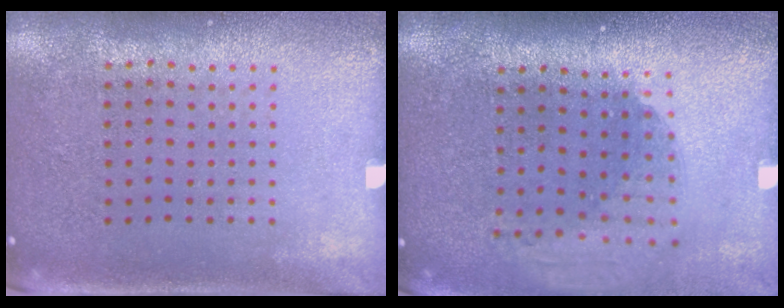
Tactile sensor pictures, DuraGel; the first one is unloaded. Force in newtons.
{"total": 1.9, "press": 1.5, "slide": 1.2}